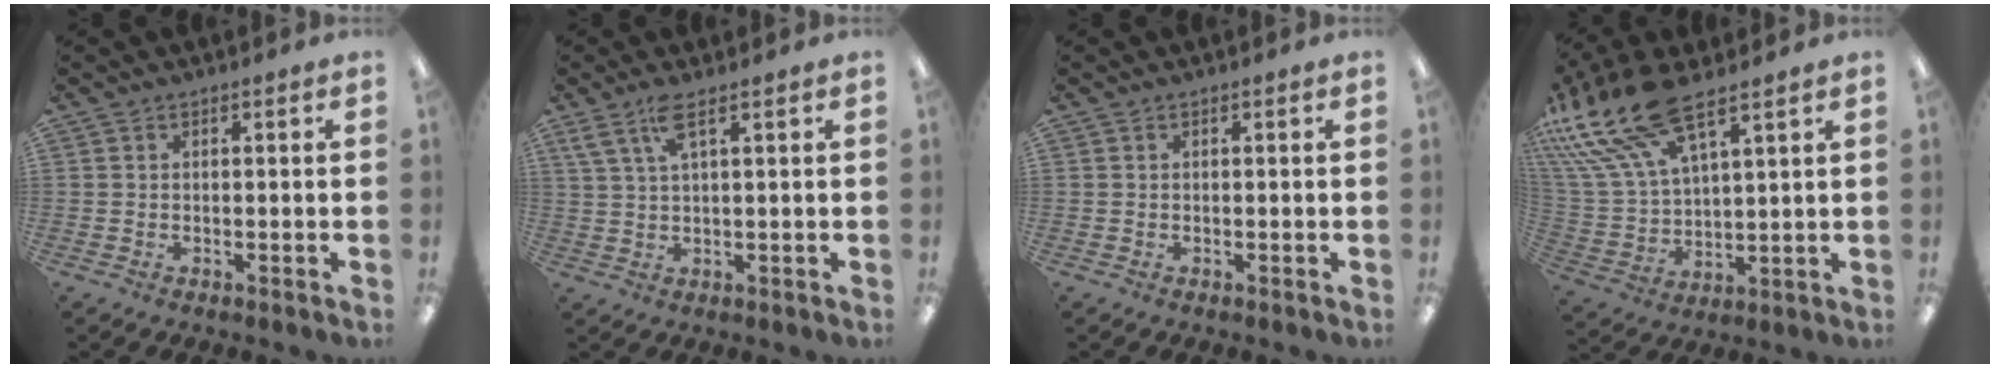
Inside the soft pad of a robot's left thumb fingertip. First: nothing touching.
{"total": 6.2, "force": [3.5, 1.5, 4.9], "torque": [-0.106, 0.001, 0.062]}
{"total": 0.0}
{"total": 19.1, "force": [13.3, 7.3, 11.5], "torque": [-0.267, -0.075, 0.236]}